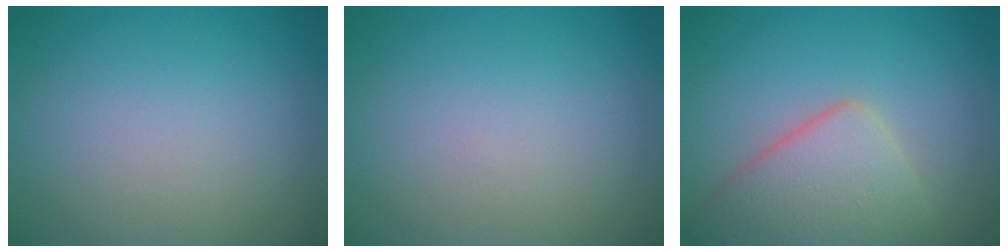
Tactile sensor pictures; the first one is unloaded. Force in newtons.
{"total": 0.0}
{"total": 5.6, "press": 5.6, "slide": 0.4}